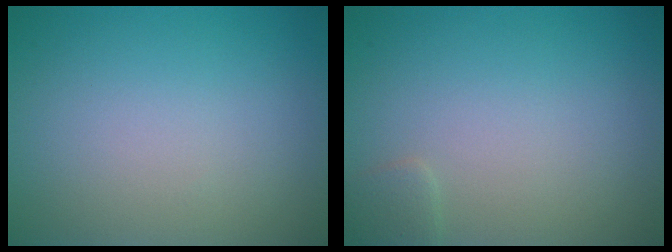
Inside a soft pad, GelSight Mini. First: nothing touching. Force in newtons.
{"total": 1.0, "press": 1.0, "slide": 0.1}